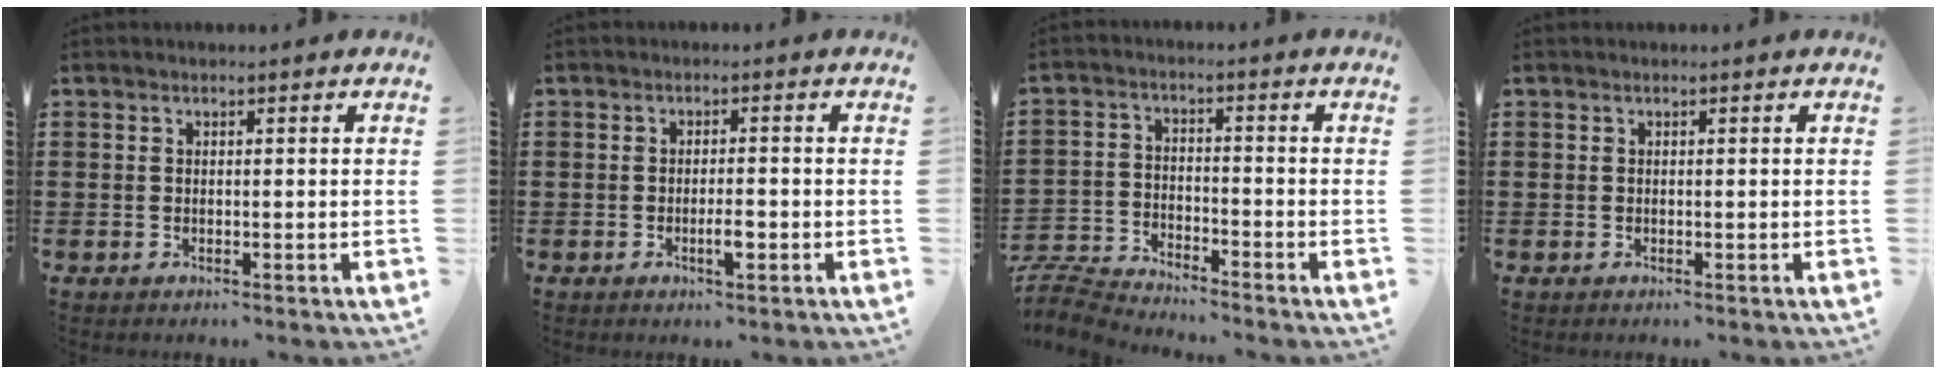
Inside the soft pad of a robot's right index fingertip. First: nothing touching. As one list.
[{"total": 2.8, "force": [-1.0, 0.7, 2.5], "torque": [-0.043, 0.001, -0.017]}, {"total": 5.9, "force": [-5.8, 0.5, 0.7], "torque": [-0.036, -0.001, -0.122]}, {"total": 0.0}]